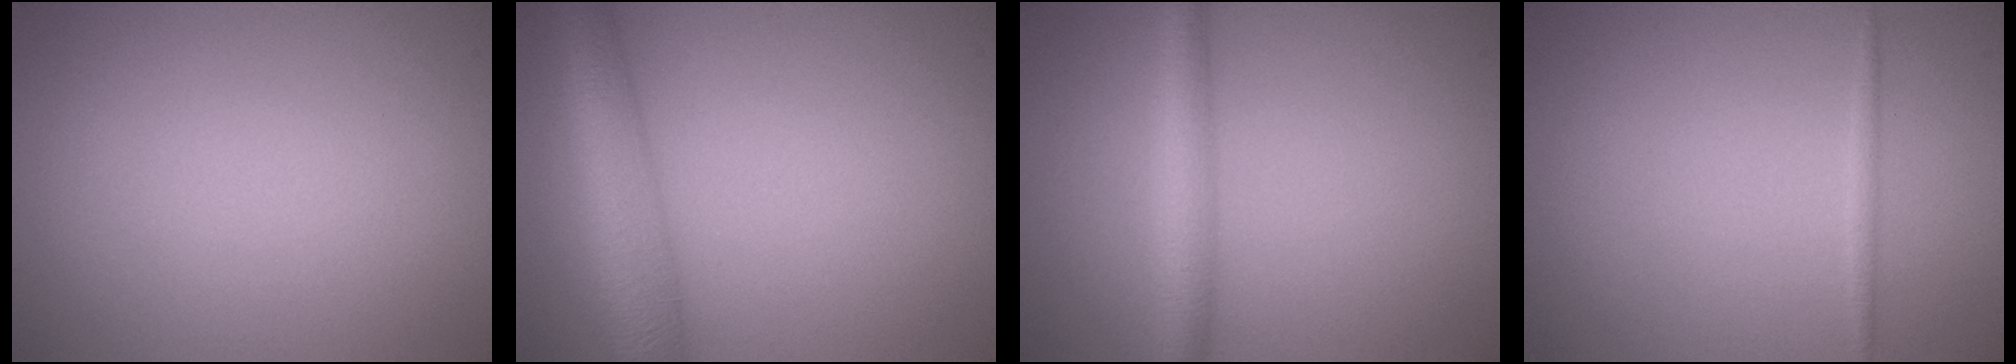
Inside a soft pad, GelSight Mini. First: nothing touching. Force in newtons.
{"total": 5.7, "press": 5.7, "slide": 0.3}
{"total": 3.4, "press": 3.4, "slide": 0.1}
{"total": 0.7, "press": 0.7, "slide": 0.0}